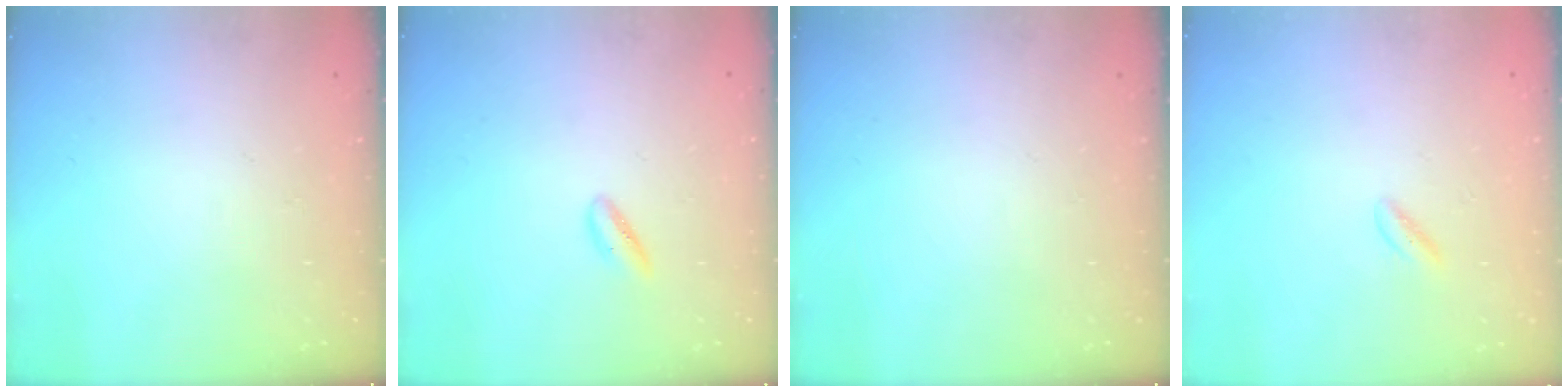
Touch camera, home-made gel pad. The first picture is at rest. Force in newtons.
{"total": 3.9, "press": 3.7, "slide": 1.2}
{"total": 0.0}
{"total": 1.7, "press": 1.5, "slide": 0.7}